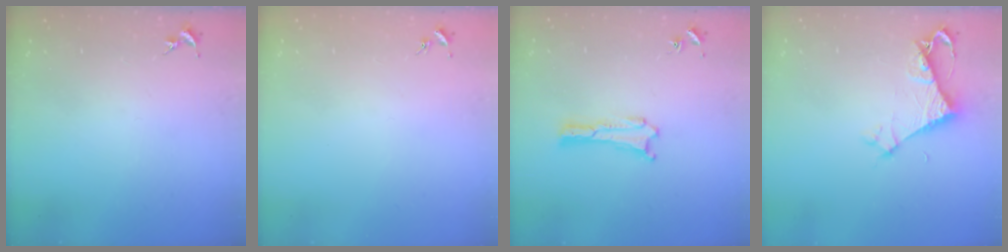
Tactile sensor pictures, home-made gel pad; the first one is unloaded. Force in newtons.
{"total": 0.0}
{"total": 0.0}
{"total": 5.1, "press": 5.1, "slide": 0.4}